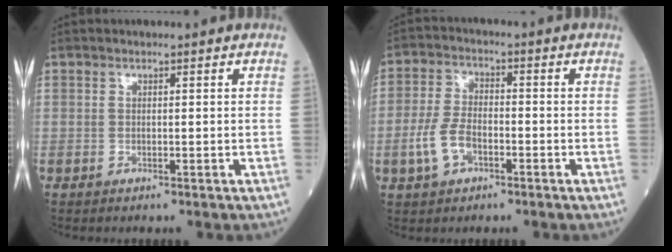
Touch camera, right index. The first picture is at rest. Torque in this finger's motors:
{"motor_torque": [0.57, -0.25, 0.38, 0.06]}